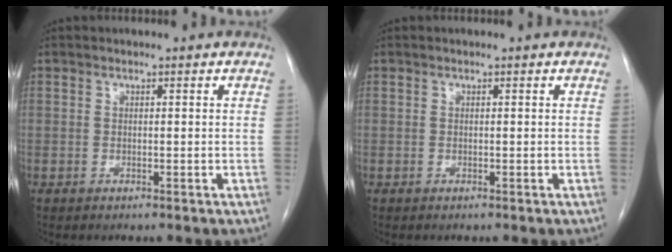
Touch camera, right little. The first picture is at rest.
{"total": 0.0}